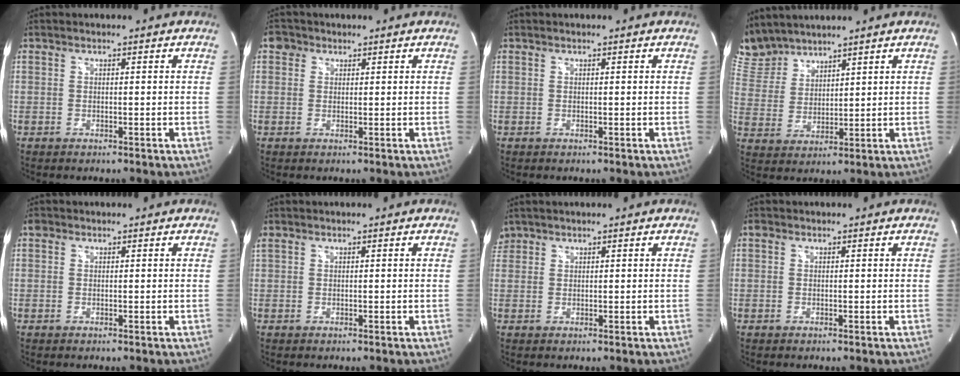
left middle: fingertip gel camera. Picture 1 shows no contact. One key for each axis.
{"total": 2.1, "fx": 1.2, "fy": 1.7, "fz": 0.4, "tx": -0.004, "ty": 0.010, "tz": 0.016}
{"total": 0.0}
{"total": 7.8, "fx": 7.5, "fy": 2.0, "fz": 0.3, "tx": -0.019, "ty": 0.012, "tz": 0.170}
{"total": 0.9, "fx": 0.6, "fy": 0.6, "fz": 0.2, "tx": -0.003, "ty": 0.009, "tz": 0.008}
{"total": 0.8, "fx": 0.6, "fy": 0.5, "fz": 0.3, "tx": -0.020, "ty": 0.019, "tz": 0.019}
{"total": 2.0, "fx": 1.6, "fy": 1.2, "fz": -0.1, "tx": 0.003, "ty": 0.014, "tz": 0.032}
{"total": 0.5, "fx": 0.4, "fy": 0.3, "fz": 0.2, "tx": -0.007, "ty": 0.009, "tz": 0.005}